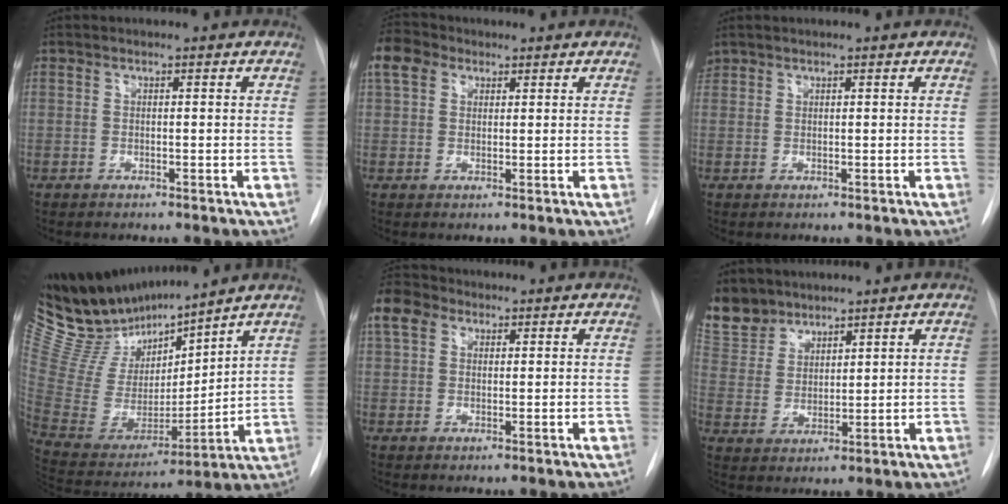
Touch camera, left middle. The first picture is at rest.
{"total": 5.2, "force": [2.7, 3.7, 2.5], "torque": [-0.064, 0.026, 0.054]}
{"total": 1.2, "force": [1.0, 0.7, 0.0], "torque": [-0.003, 0.013, 0.020]}
{"total": 19.8, "force": [17.7, 3.3, 8.2], "torque": [-0.165, -0.007, 0.339]}
{"total": 5.7, "force": [2.9, 4.0, 2.8], "torque": [-0.072, 0.030, 0.057]}
{"total": 11.1, "force": [9.3, 5.9, 1.8], "torque": [-0.056, 0.013, 0.200]}